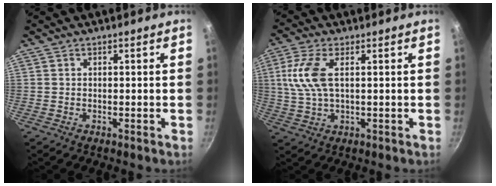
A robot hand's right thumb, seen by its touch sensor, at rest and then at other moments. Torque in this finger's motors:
{"motor_torque": [-0.56, 0.91, 0.18, -0.21, 0.32]}